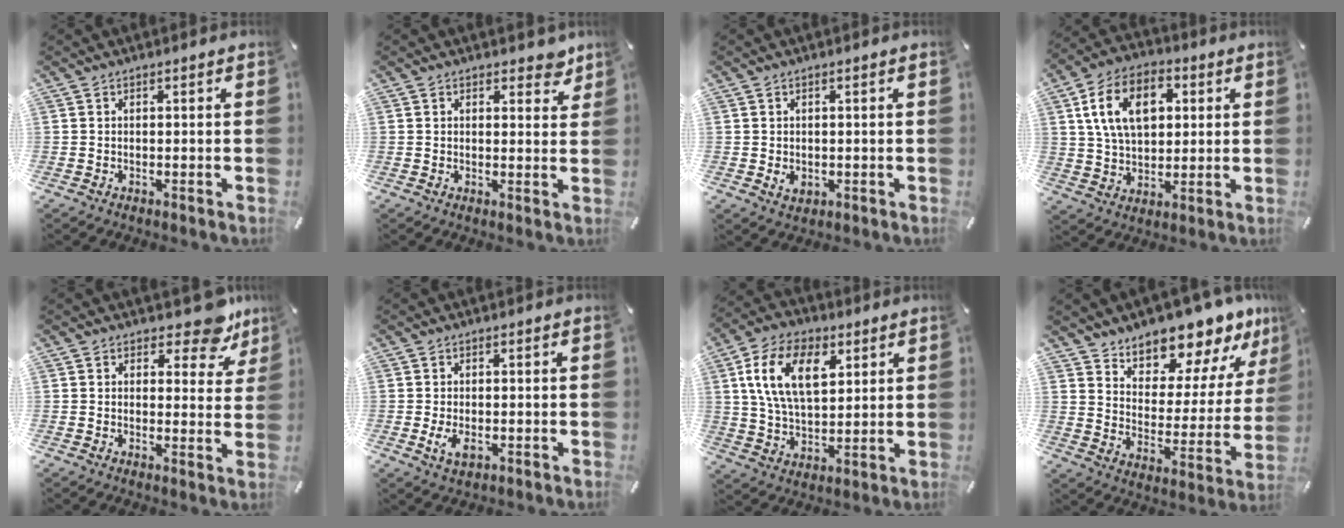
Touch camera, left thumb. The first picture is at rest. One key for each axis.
{"total": 3.6, "fx": 2.5, "fy": 2.2, "fz": 1.4, "tx": -0.002, "ty": -0.010, "tz": 0.038}
{"total": 2.1, "fx": -0.1, "fy": 1.7, "fz": 1.1, "tx": -0.013, "ty": 0.001, "tz": -0.004}
{"total": 13.7, "fx": 3.9, "fy": 9.4, "fz": 9.3, "tx": -0.186, "ty": 0.009, "tz": 0.068}
{"total": 9.2, "fx": 6.5, "fy": 4.3, "fz": 4.9, "tx": -0.049, "ty": -0.045, "tz": 0.109}
{"total": 3.8, "fx": -0.8, "fy": 2.1, "fz": 3.1, "tx": -0.080, "ty": -0.008, "tz": -0.019}
{"total": 14.8, "fx": 5.7, "fy": 8.7, "fz": 10.6, "tx": -0.225, "ty": 0.003, "tz": 0.101}
{"total": 13.5, "fx": 12.7, "fy": 4.4, "fz": 1.7, "tx": -0.027, "ty": -0.130, "tz": 0.219}